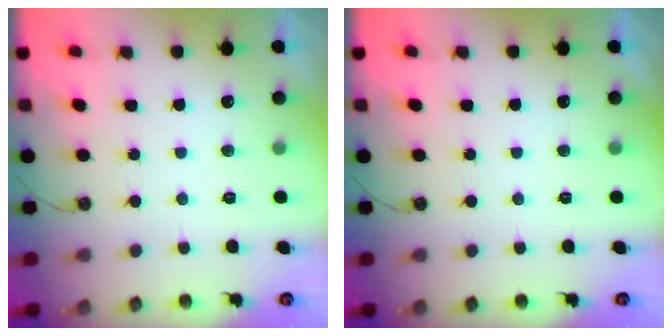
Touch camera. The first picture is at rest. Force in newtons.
{"total": 0.0}